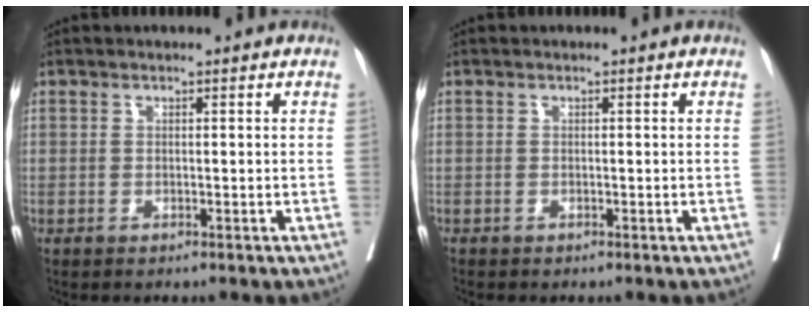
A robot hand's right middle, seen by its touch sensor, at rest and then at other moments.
{"total": 0.0}